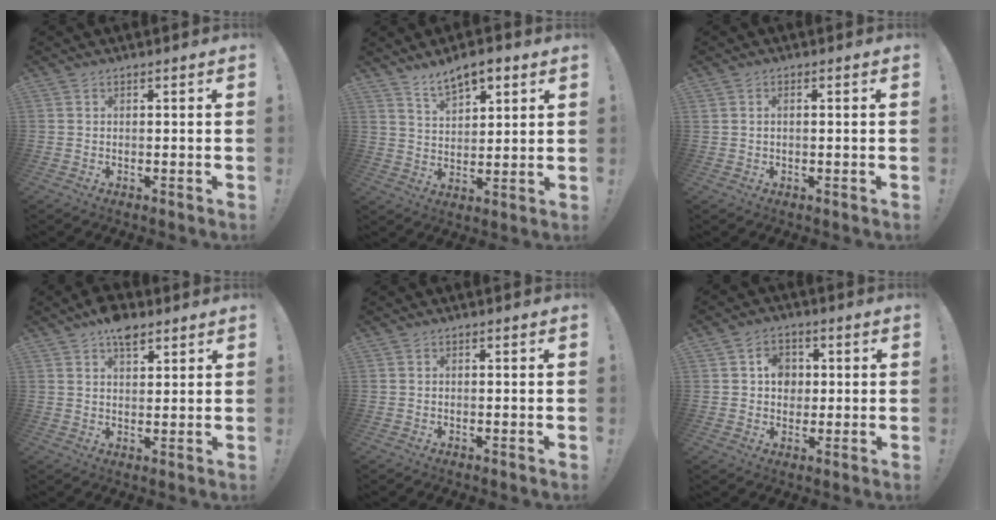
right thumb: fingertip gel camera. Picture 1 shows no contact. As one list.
[{"total": 8.5, "force": [5.9, 4.1, 4.5], "torque": [-0.075, -0.023, 0.107]}, {"total": 0.9, "force": [0.1, 0.4, 0.8], "torque": [-0.015, 0.001, 0.002]}, {"total": 7.1, "force": [4.6, 3.7, 3.8], "torque": [-0.052, -0.021, 0.082]}, {"total": 0.0}, {"total": 6.7, "force": [1.3, 6.0, 2.9], "torque": [-0.036, 0.001, 0.023]}]